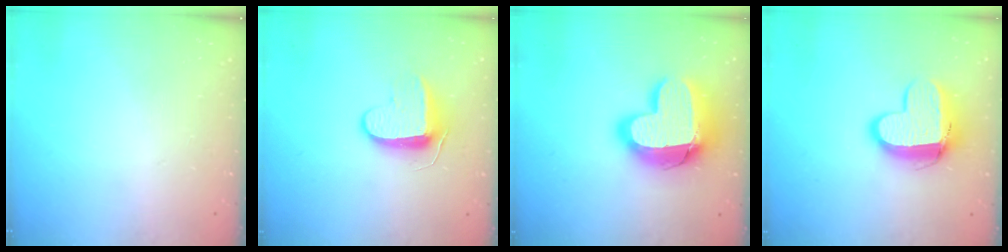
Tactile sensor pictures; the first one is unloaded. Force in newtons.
{"total": 9.1, "press": 9.1, "slide": 0.8}
{"total": 18.9, "press": 18.9, "slide": 1.2}
{"total": 12.4, "press": 12.4, "slide": 1.2}